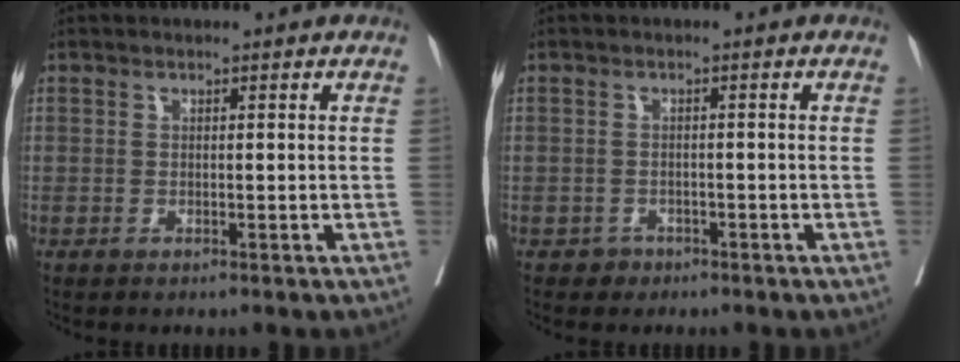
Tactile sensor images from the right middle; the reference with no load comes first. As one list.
[{"total": 1.5, "force": [-1.0, 1.1, -0.1], "torque": [0.001, 0.006, -0.014]}]